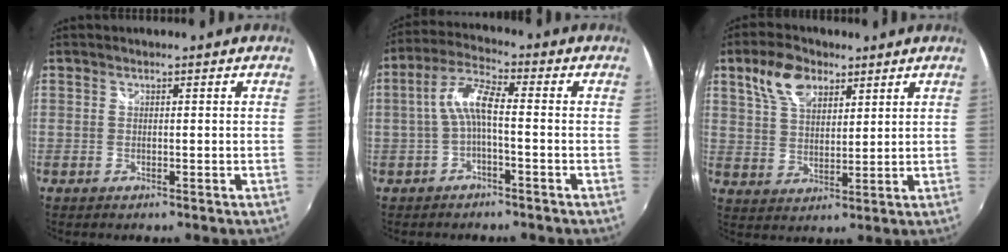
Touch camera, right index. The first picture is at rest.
{"total": 6.2, "force": [-1.2, 1.5, 5.9], "torque": [-0.132, 0.017, -0.024]}
{"total": 8.9, "force": [5.1, 5.0, 5.4], "torque": [-0.105, 0.020, 0.096]}